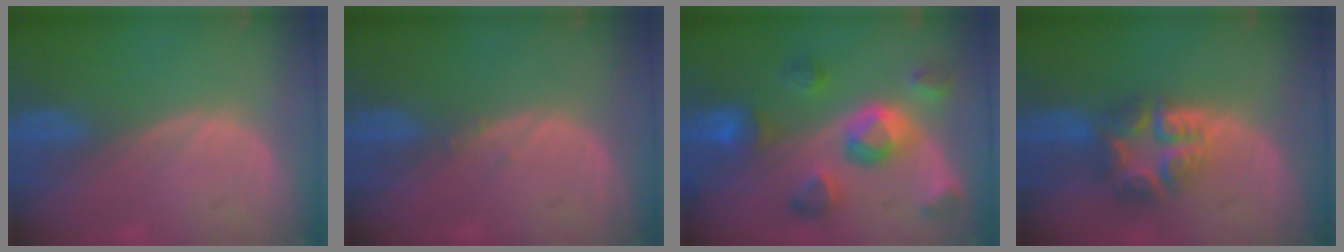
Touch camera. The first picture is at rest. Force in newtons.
{"total": 0.6, "press": 0.6, "slide": 0.3}
{"total": 9.3, "press": 8.5, "slide": 3.9}
{"total": 7.7, "press": 6.7, "slide": 3.7}